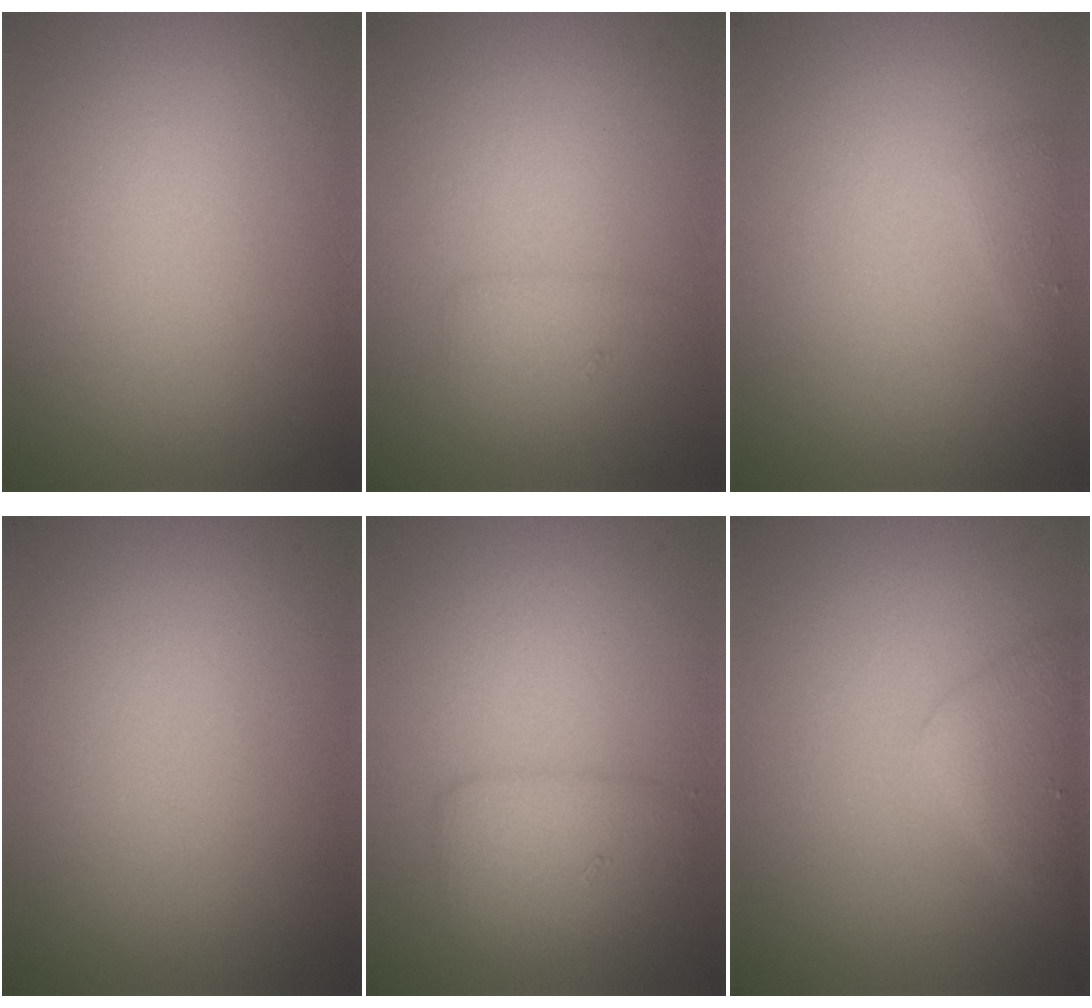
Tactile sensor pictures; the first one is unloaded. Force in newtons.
{"total": 1.5, "press": 1.5, "slide": 0.1}
{"total": 0.9, "press": 0.9, "slide": 0.1}
{"total": 0.0}
{"total": 2.9, "press": 2.9, "slide": 0.1}
{"total": 2.8, "press": 2.8, "slide": 0.2}